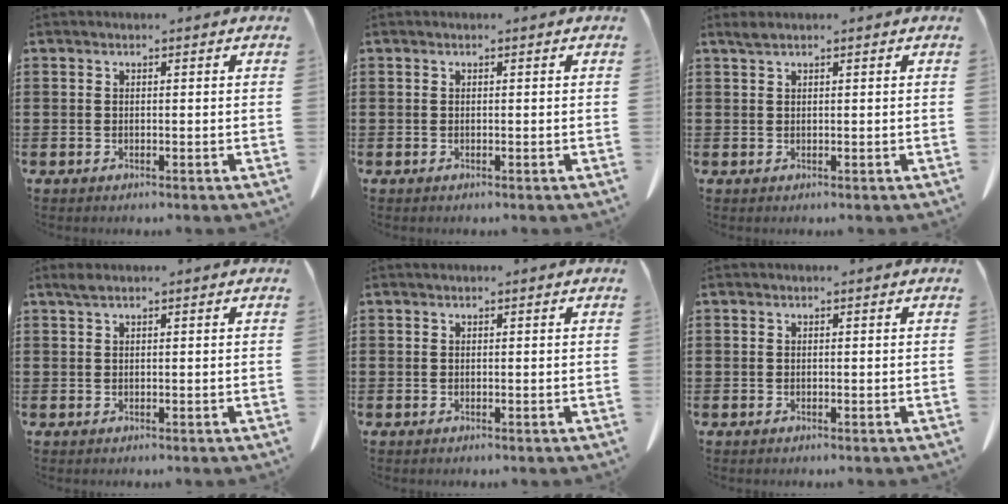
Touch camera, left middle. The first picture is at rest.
{"total": 0.0}
{"total": 0.9, "force": [0.7, 0.0, 0.6], "torque": [-0.014, 0.000, 0.013]}
{"total": 1.1, "force": [0.6, 0.2, 0.9], "torque": [-0.018, 0.002, 0.011]}
{"total": 0.0}
{"total": 0.0}